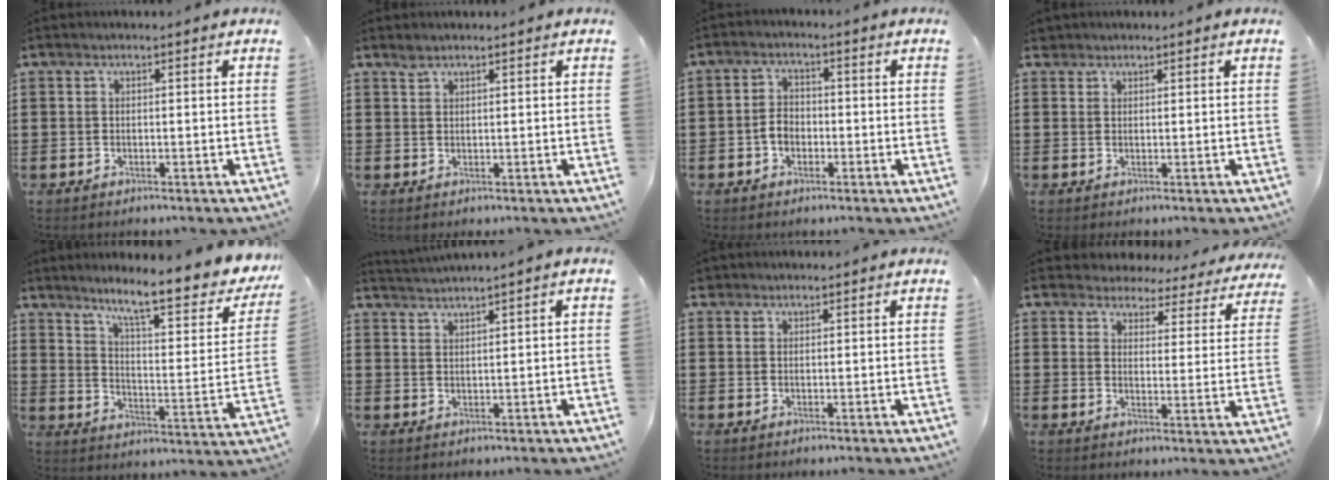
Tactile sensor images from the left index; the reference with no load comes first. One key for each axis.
{"total": 1.2, "fx": 1.0, "fy": 0.4, "fz": 0.4, "tx": -0.010, "ty": 0.001, "tz": 0.020}
{"total": 3.1, "fx": -0.9, "fy": 2.1, "fz": 2.1, "tx": -0.048, "ty": 0.000, "tz": -0.020}
{"total": 1.3, "fx": 1.1, "fy": 0.7, "fz": 0.2, "tx": -0.008, "ty": 0.005, "tz": 0.022}
{"total": 8.8, "fx": 6.9, "fy": 0.2, "fz": 5.3, "tx": -0.108, "ty": -0.053, "tz": 0.106}
{"total": 1.3, "fx": 1.2, "fy": -0.5, "fz": 0.2, "tx": -0.005, "ty": -0.001, "tz": 0.025}
{"total": 1.1, "fx": 0.9, "fy": 0.7, "fz": 0.2, "tx": -0.007, "ty": 0.004, "tz": 0.017}
{"total": 3.8, "fx": 3.6, "fy": 1.0, "fz": 0.1, "tx": -0.026, "ty": -0.023, "tz": 0.060}